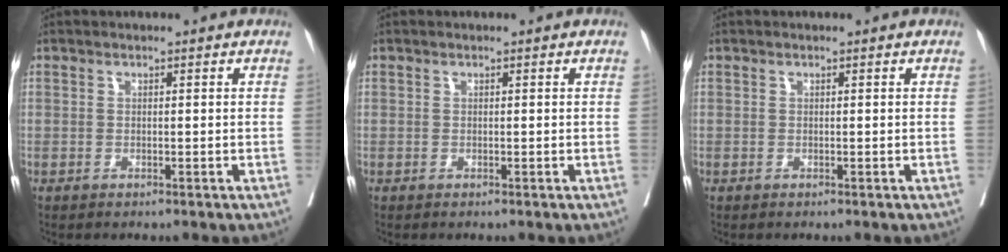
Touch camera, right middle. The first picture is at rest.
{"total": 0.0}
{"total": 0.0}